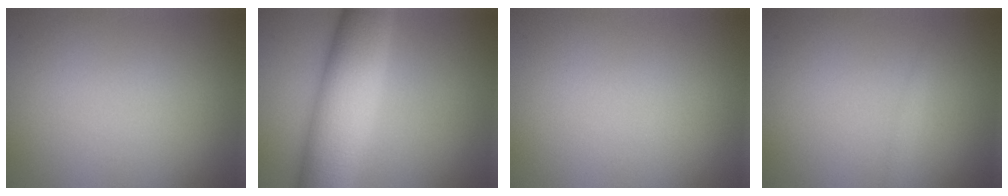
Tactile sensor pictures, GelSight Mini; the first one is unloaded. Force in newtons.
{"total": 9.9, "press": 9.9, "slide": 0.2}
{"total": 0.0}
{"total": 0.6, "press": 0.6, "slide": 0.0}